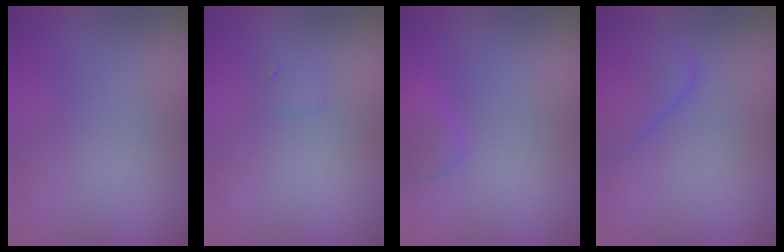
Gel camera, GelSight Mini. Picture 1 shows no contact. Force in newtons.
{"total": 0.5, "press": 0.5, "slide": 0.1}
{"total": 1.4, "press": 1.4, "slide": 0.1}
{"total": 2.4, "press": 2.4, "slide": 0.1}